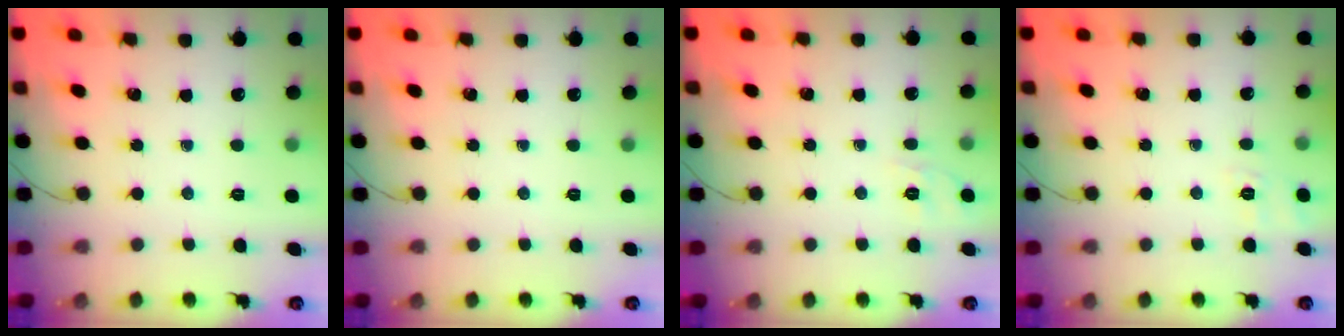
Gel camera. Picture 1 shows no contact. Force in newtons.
{"total": 0.0}
{"total": 1.7, "press": 0.0, "slide": 1.7}
{"total": 2.2, "press": 0.8, "slide": 2.0}